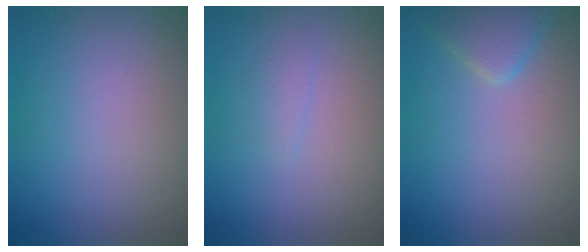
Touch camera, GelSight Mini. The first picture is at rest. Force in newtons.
{"total": 0.7, "press": 0.7, "slide": 0.0}
{"total": 2.5, "press": 2.5, "slide": 0.2}